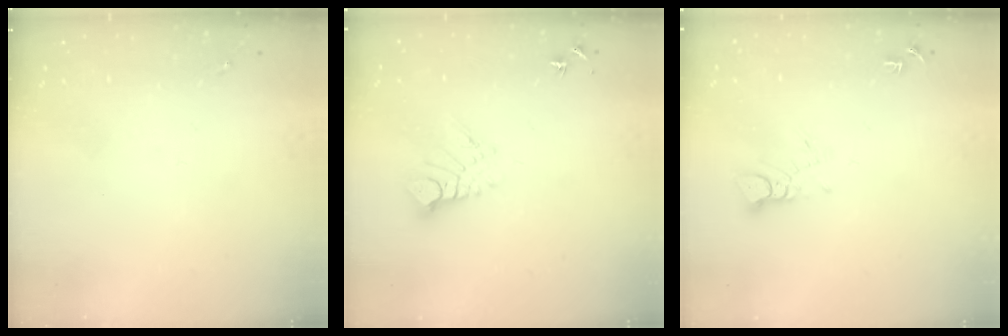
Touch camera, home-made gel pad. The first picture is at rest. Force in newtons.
{"total": 9.1, "press": 9.0, "slide": 1.0}
{"total": 3.8, "press": 3.8, "slide": 0.2}